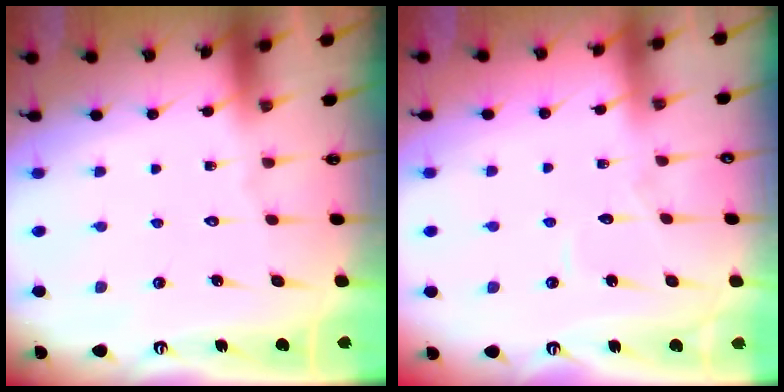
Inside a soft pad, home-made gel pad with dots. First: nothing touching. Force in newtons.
{"total": 2.7, "press": 2.7, "slide": 0.2}